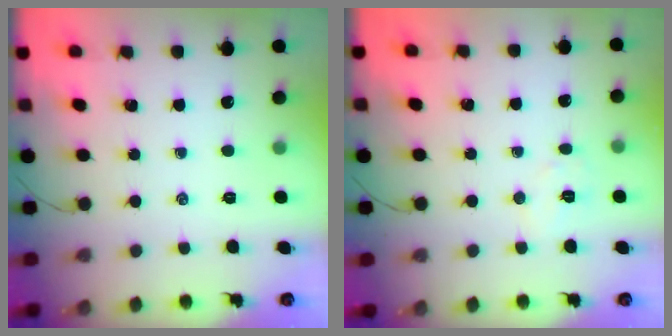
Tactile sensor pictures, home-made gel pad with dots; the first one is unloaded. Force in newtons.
{"total": 3.9, "press": 3.9, "slide": 0.8}